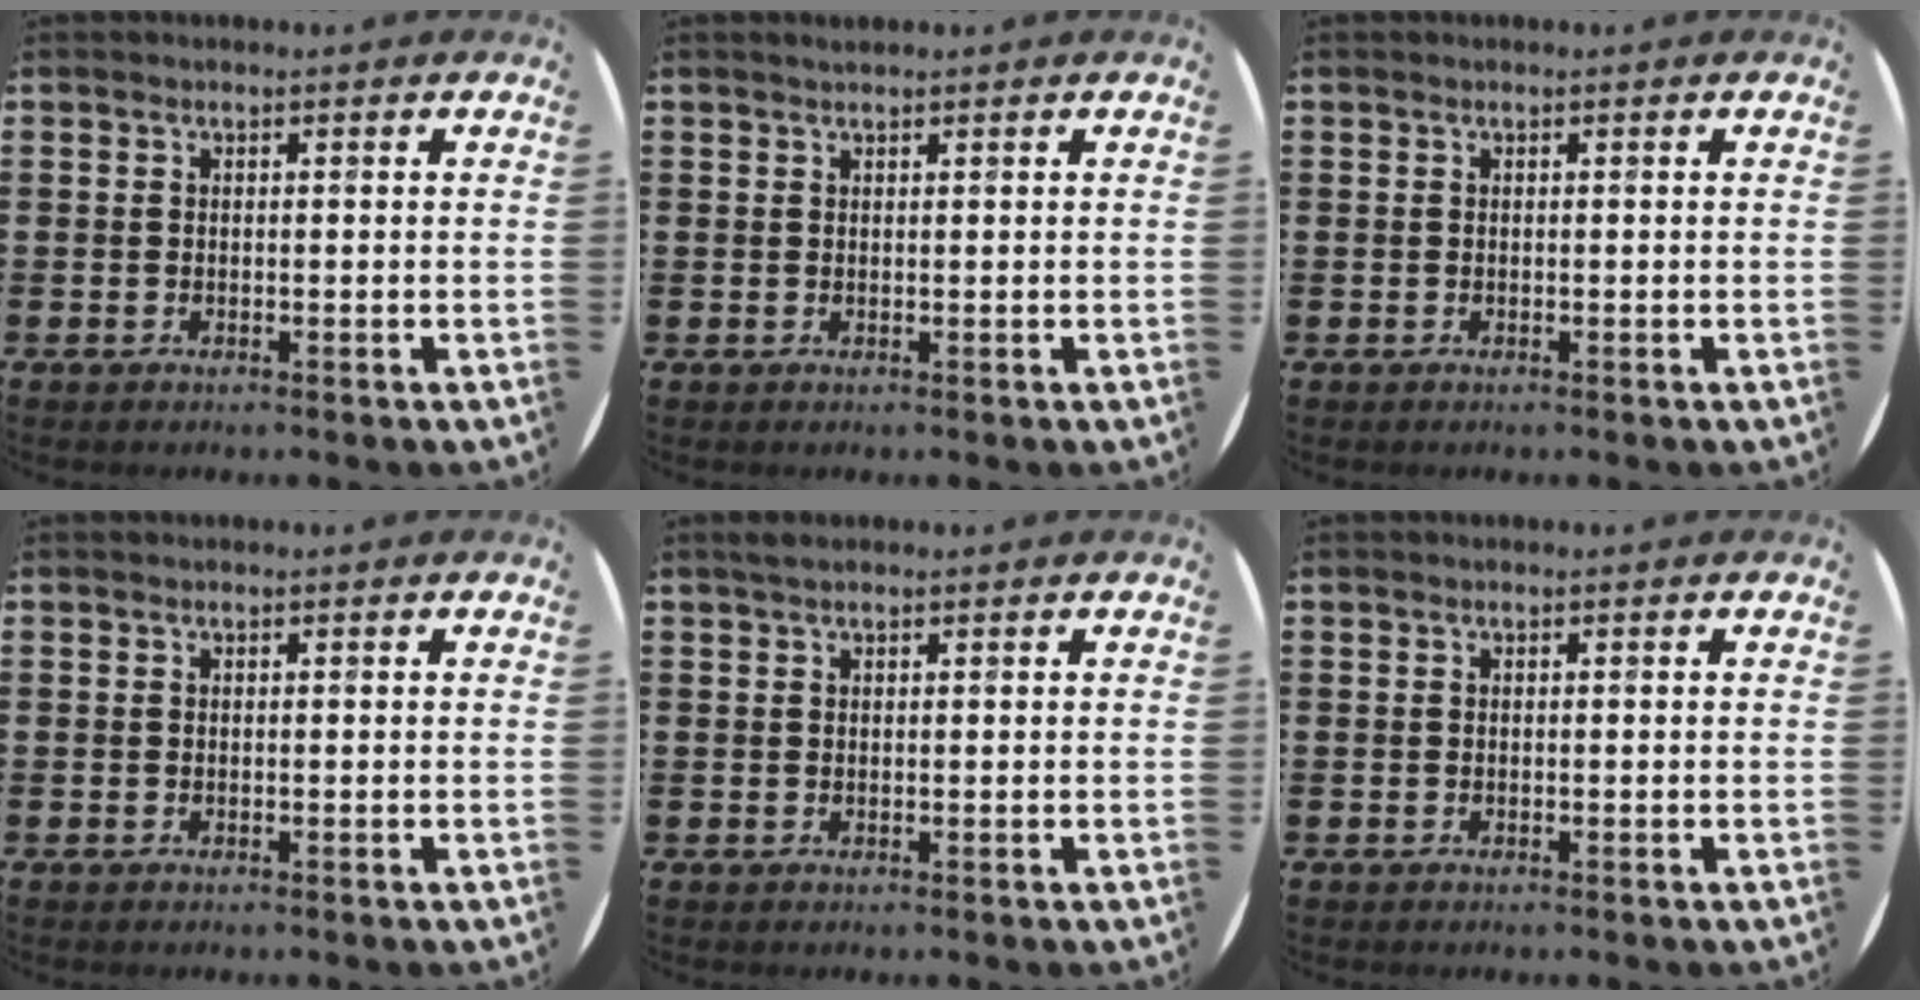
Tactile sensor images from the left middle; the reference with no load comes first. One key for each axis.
{"total": 0.6, "fx": 0.5, "fy": 0.0, "fz": 0.1, "tx": 0.000, "ty": 0.000, "tz": 0.010}
{"total": 0.0}
{"total": 0.0}
{"total": 0.9, "fx": 0.7, "fy": 0.2, "fz": 0.3, "tx": -0.007, "ty": 0.004, "tz": 0.013}
{"total": 0.0}